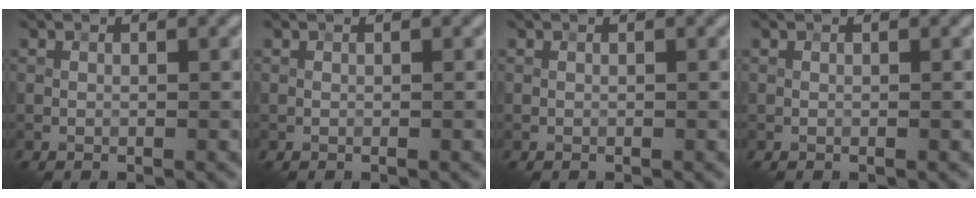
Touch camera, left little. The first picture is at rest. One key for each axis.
{"total": 0.0}
{"total": 0.0}
{"total": 0.0}